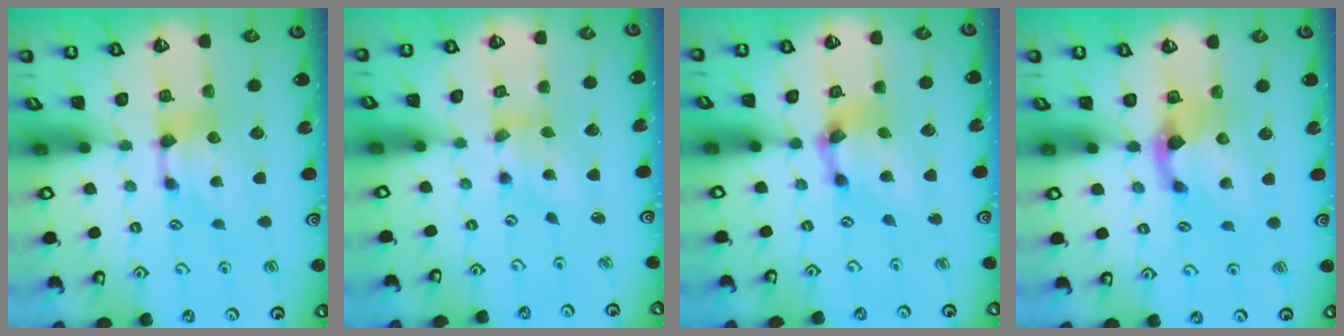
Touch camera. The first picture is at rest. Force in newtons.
{"total": 2.3, "press": 2.0, "slide": 1.2}
{"total": 5.5, "press": 5.0, "slide": 2.4}
{"total": 1.9, "press": 1.4, "slide": 1.3}